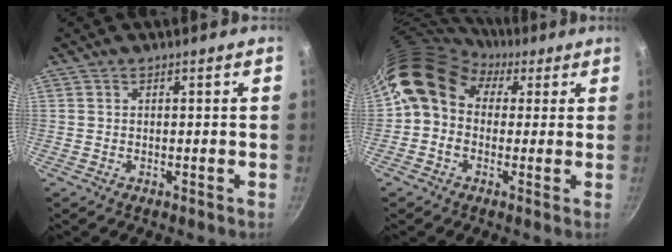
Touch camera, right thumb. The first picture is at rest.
{"total": 12.2, "force": [3.5, 9.4, 6.8], "torque": [-0.109, 0.010, 0.041]}